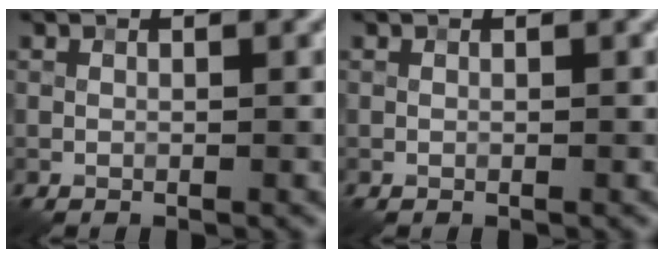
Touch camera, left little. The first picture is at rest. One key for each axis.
{"total": 0.0}